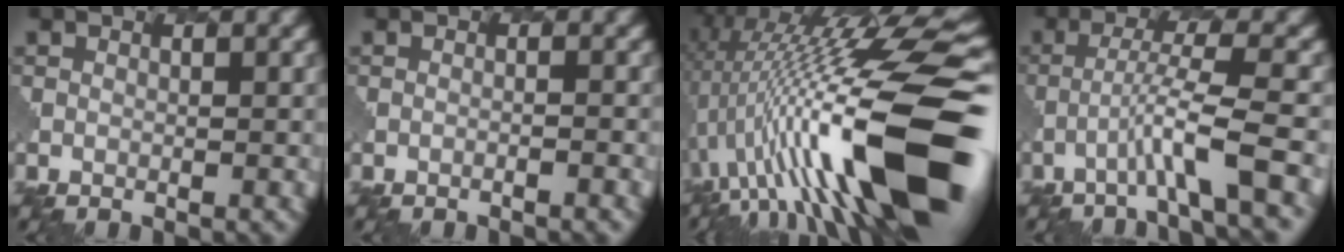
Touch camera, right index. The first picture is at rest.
{"total": 0.9, "force": [-0.6, 0.3, 0.7], "torque": [-0.003, 0.007, -0.019]}
{"total": 17.2, "force": [-1.5, 4.4, 16.5], "torque": [-0.266, 0.036, -0.034]}
{"total": 4.2, "force": [-2.0, -0.1, 3.7], "torque": [-0.063, 0.014, -0.054]}